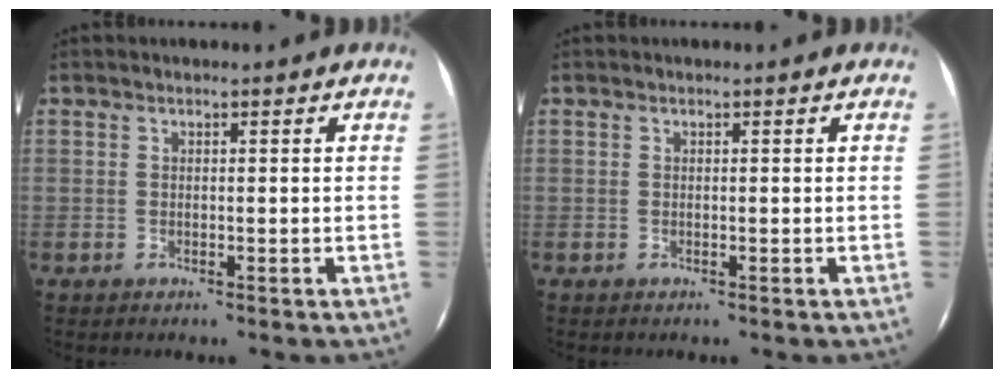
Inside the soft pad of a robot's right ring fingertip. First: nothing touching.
{"total": 0.0}